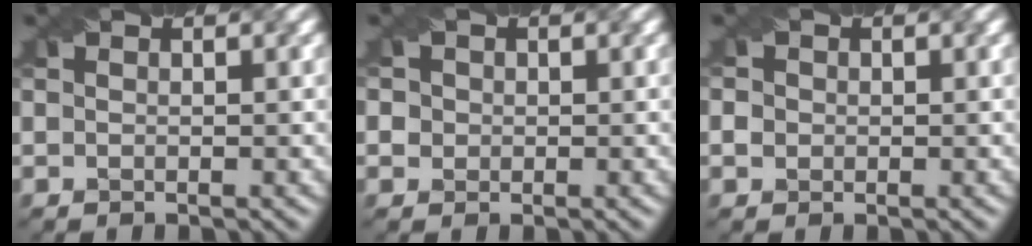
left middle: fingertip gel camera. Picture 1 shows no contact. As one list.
[{"total": 3.2, "force": [1.0, 2.7, 1.2], "torque": [-0.016, 0.025, 0.004]}, {"total": 1.7, "force": [0.2, 1.6, 0.6], "torque": [-0.004, 0.017, -0.001]}]